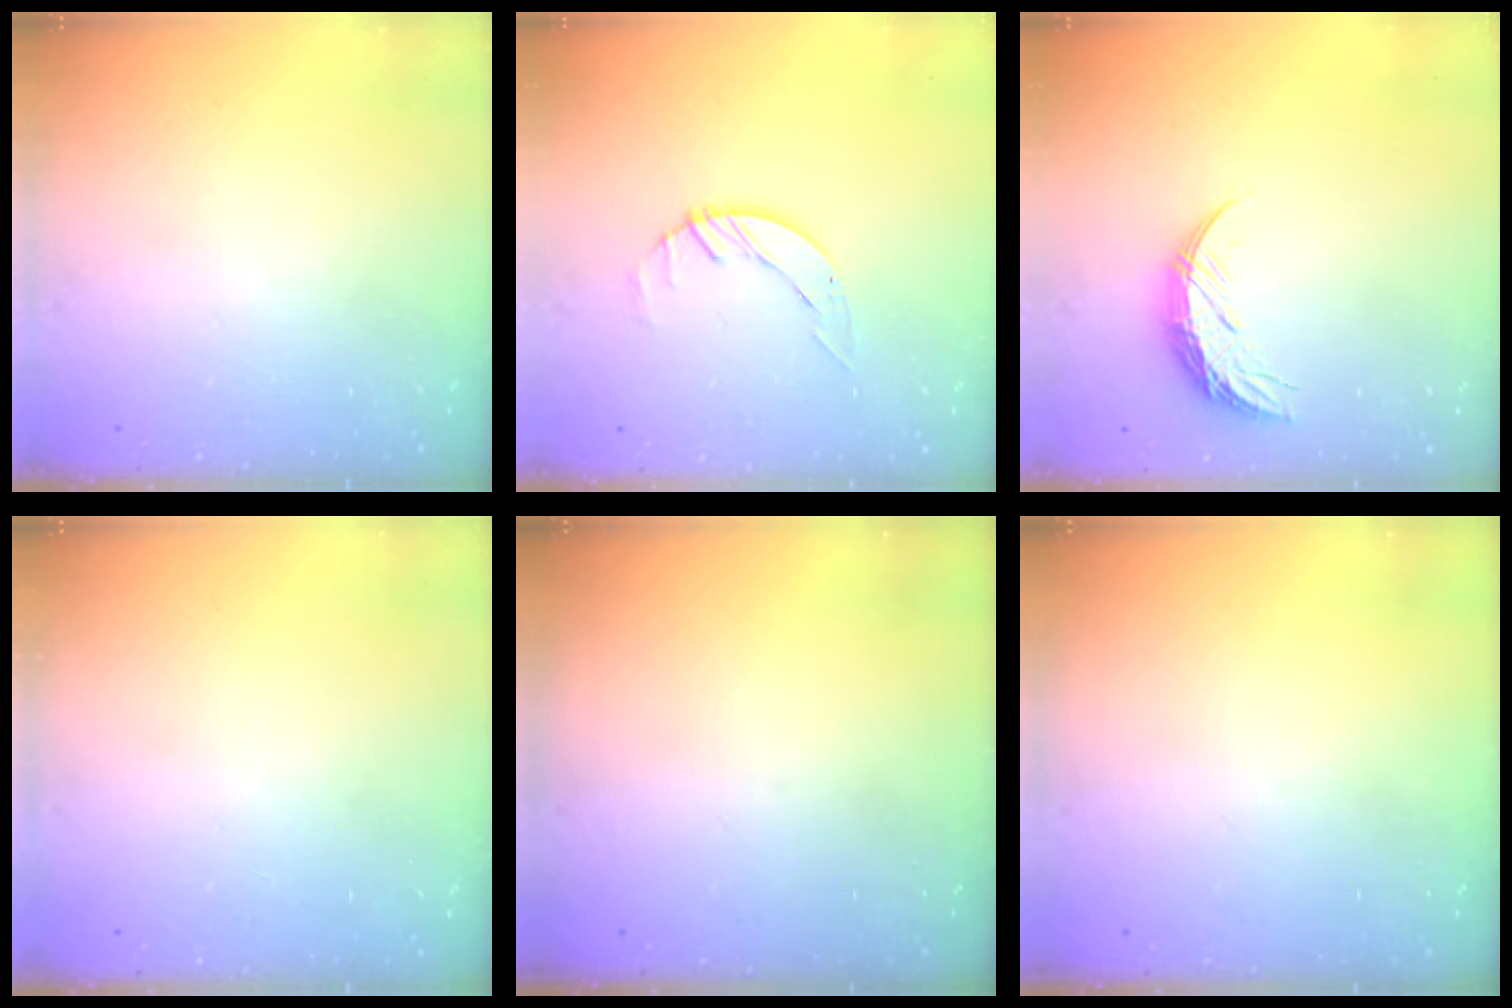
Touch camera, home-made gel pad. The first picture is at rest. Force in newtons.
{"total": 2.6, "press": 2.6, "slide": 0.3}
{"total": 8.2, "press": 8.2, "slide": 0.8}
{"total": 0.0}
{"total": 0.0}
{"total": 0.0}